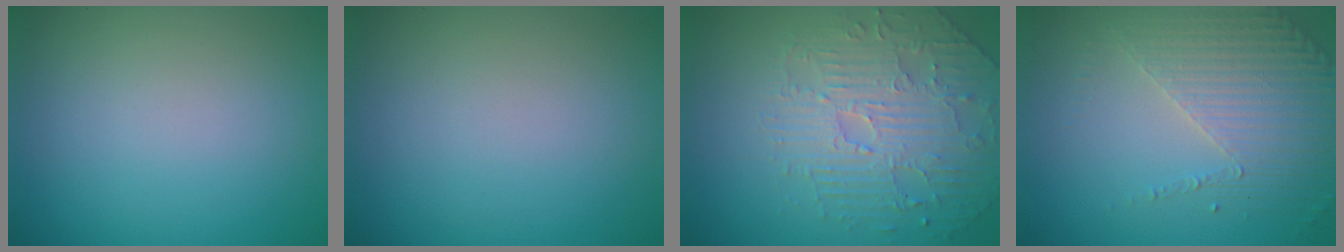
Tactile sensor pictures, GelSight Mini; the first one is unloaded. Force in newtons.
{"total": 0.0}
{"total": 4.2, "press": 4.1, "slide": 0.9}
{"total": 4.4, "press": 3.3, "slide": 2.9}